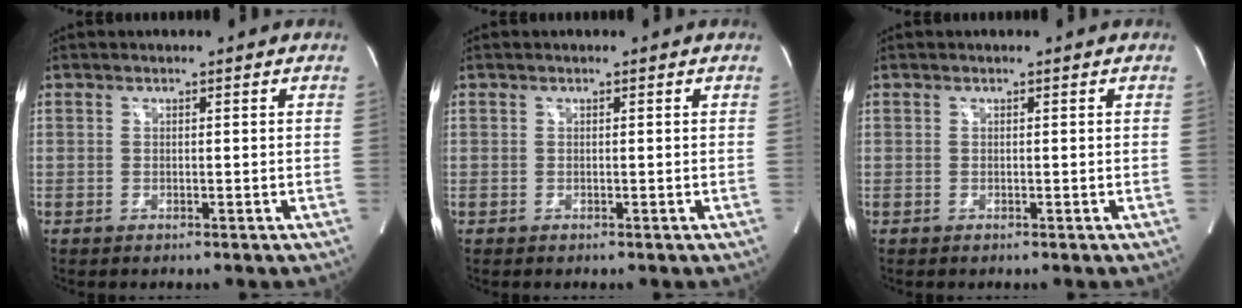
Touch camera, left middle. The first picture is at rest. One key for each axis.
{"total": 0.0}
{"total": 0.0}